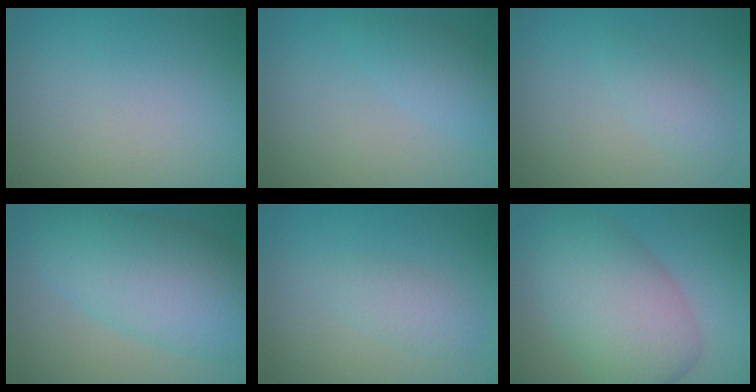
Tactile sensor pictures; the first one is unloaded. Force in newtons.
{"total": 2.2, "press": 2.2, "slide": 0.2}
{"total": 1.5, "press": 1.5, "slide": 0.1}
{"total": 8.4, "press": 8.4, "slide": 0.3}
{"total": 1.7, "press": 1.7, "slide": 0.1}
{"total": 8.4, "press": 8.4, "slide": 0.1}